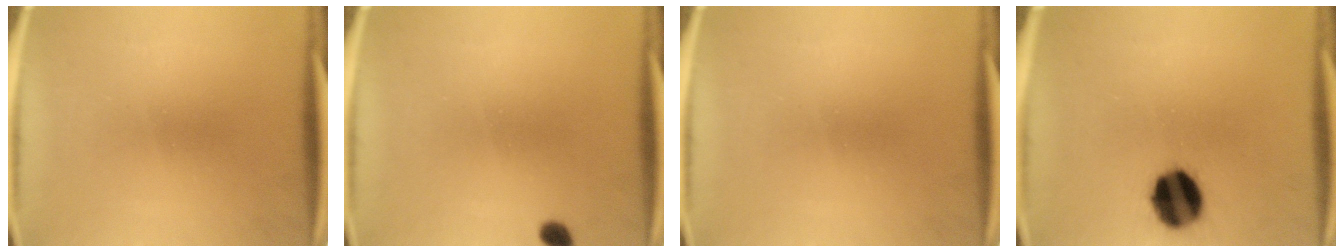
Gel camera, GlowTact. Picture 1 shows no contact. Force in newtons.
{"total": 1.7}
{"total": 0.0}
{"total": 13.0}